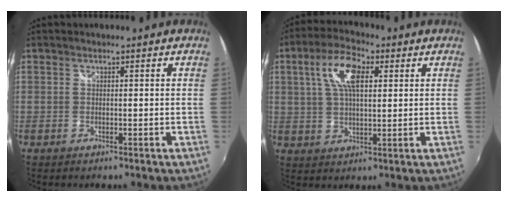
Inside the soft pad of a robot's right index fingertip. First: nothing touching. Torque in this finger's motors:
{"motor_torque": [1.21, 0.50, 0.54, 0.09]}